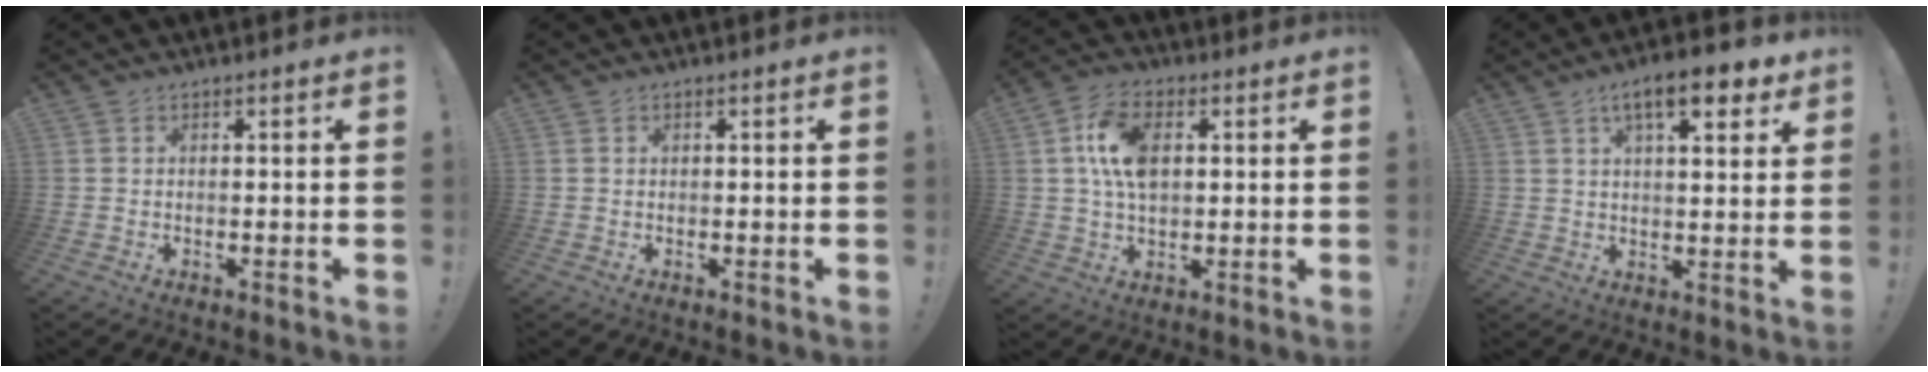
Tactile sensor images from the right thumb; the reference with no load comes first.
{"total": 0.0}
{"total": 11.4, "force": [2.3, 6.9, 8.8], "torque": [-0.169, 0.005, 0.041]}
{"total": 11.0, "force": [5.7, 3.5, 8.8], "torque": [-0.121, -0.023, 0.089]}